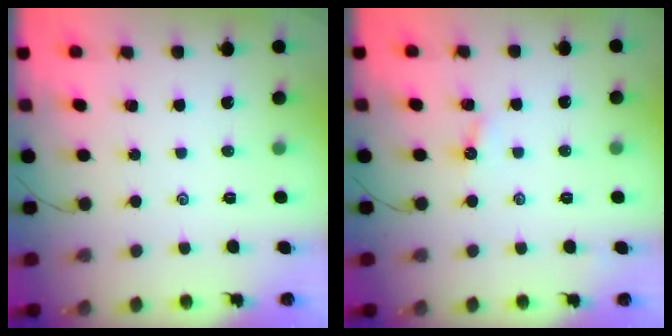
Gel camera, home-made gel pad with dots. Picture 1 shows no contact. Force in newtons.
{"total": 3.9, "press": 3.9, "slide": 0.5}